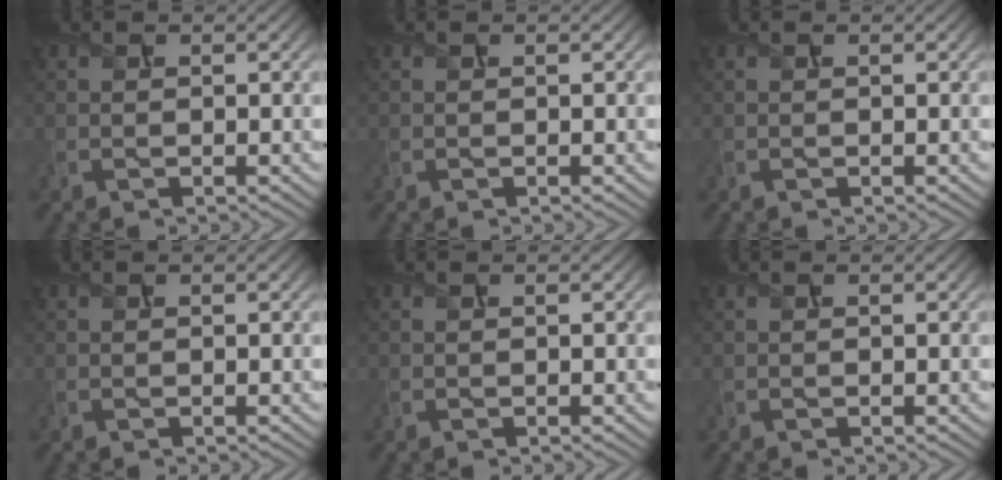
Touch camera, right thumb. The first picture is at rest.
{"total": 0.0}
{"total": 0.0}
{"total": 0.0}
{"total": 0.0}
{"total": 0.0}